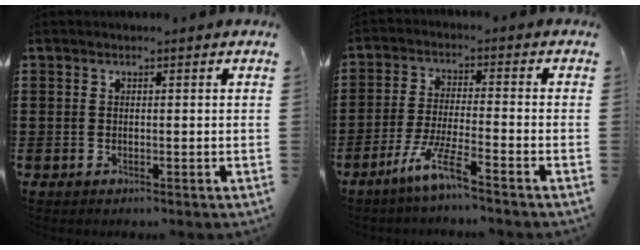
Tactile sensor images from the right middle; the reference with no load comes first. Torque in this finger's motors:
{"motor_torque": [0.06, -0.07, 0.11, 0.05]}